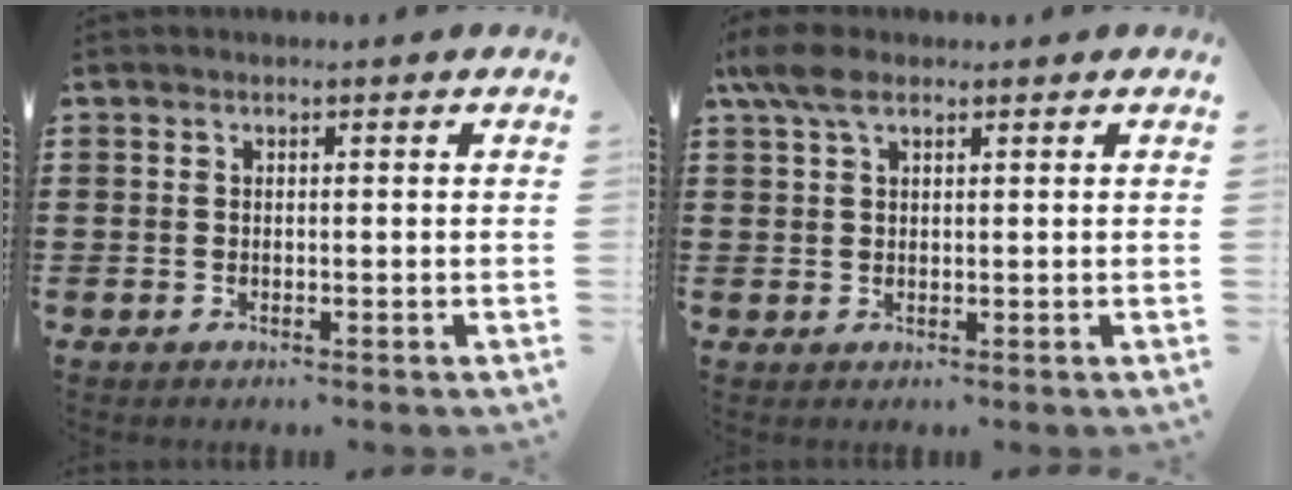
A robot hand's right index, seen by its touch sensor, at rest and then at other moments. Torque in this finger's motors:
{"motor_torque": [1.08, 0.12, 0.22, 0.15]}